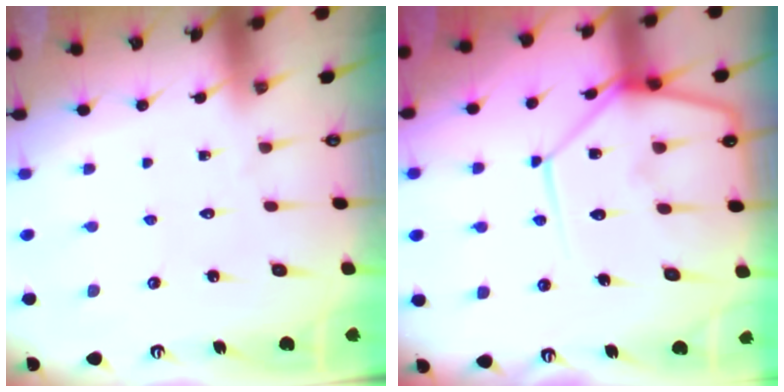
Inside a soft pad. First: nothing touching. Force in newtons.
{"total": 15.5, "press": 15.4, "slide": 1.5}